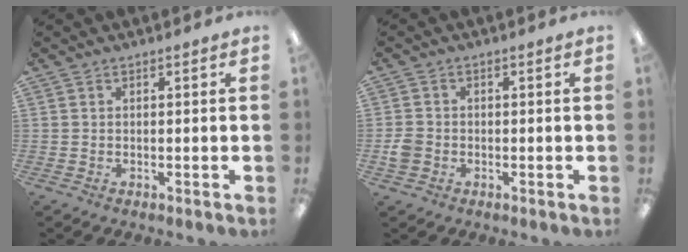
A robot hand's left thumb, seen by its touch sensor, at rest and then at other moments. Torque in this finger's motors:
{"motor_torque": [0.06, 0.06, 0.00, -0.07, 0.02]}